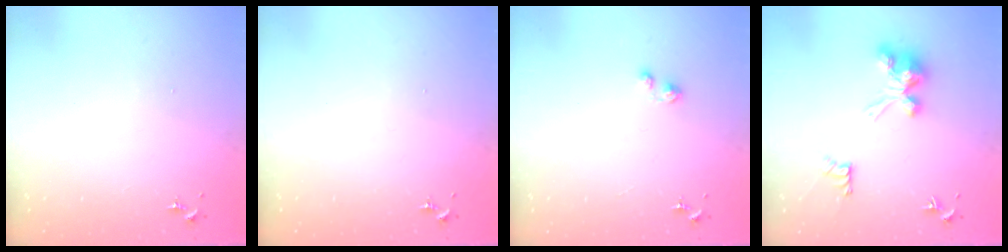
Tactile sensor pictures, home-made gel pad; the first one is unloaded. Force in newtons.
{"total": 0.0}
{"total": 2.6, "press": 2.6, "slide": 0.2}
{"total": 9.9, "press": 9.9, "slide": 0.4}